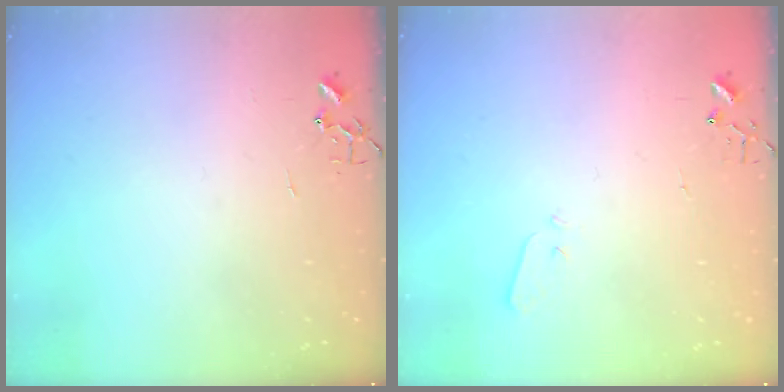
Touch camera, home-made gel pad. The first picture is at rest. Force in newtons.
{"total": 3.3, "press": 3.3, "slide": 0.4}